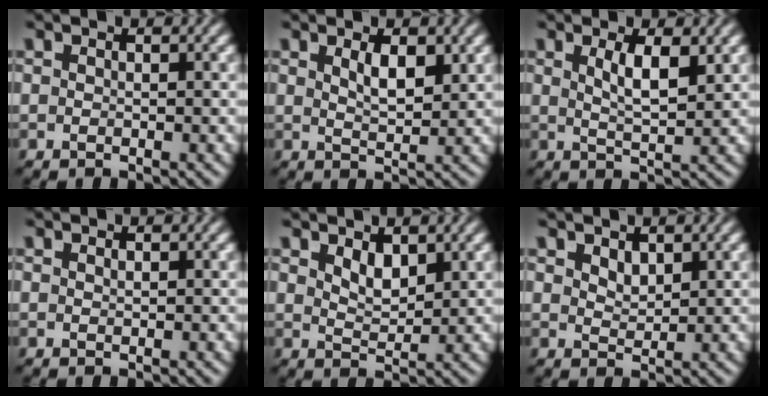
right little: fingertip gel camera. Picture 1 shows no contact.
{"total": 2.0, "force": [1.0, 0.0, 1.8], "torque": [-0.020, -0.012, 0.025]}
{"total": 2.6, "force": [0.8, -0.3, 2.4], "torque": [-0.031, -0.007, 0.021]}
{"total": 0.5, "force": [0.2, -0.5, 0.0], "torque": [0.002, -0.004, 0.007]}
{"total": 2.2, "force": [1.8, 0.3, 1.2], "torque": [-0.011, -0.014, 0.039]}
{"total": 1.7, "force": [1.6, 0.0, 0.6], "torque": [-0.003, -0.011, 0.038]}